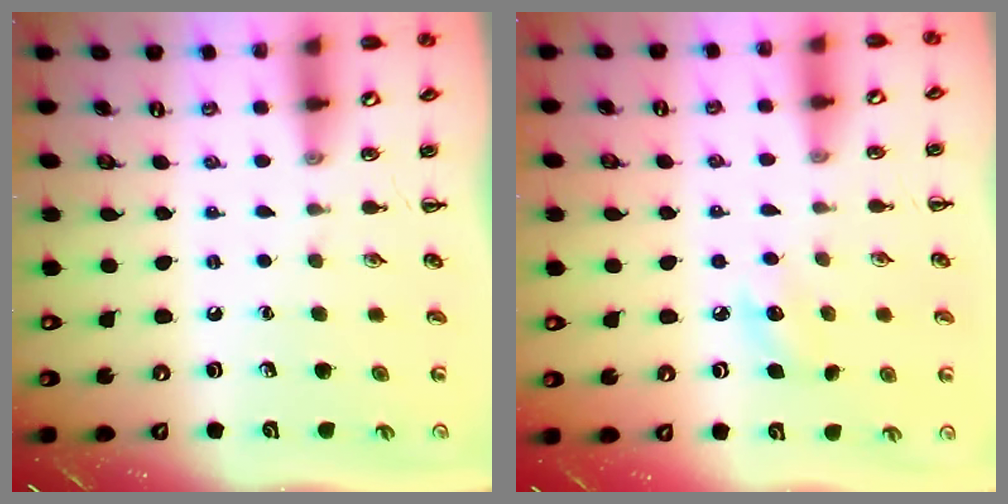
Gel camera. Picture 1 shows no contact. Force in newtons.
{"total": 7.3, "press": 7.1, "slide": 1.7}